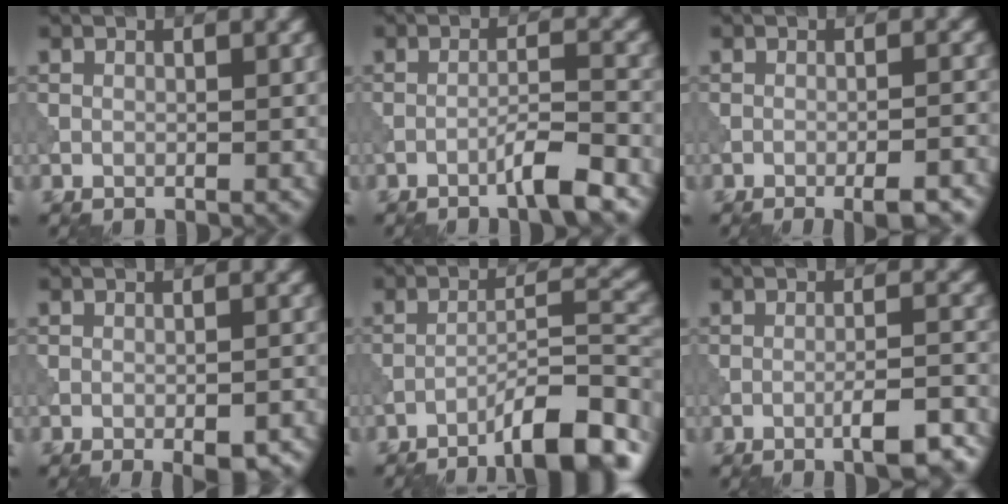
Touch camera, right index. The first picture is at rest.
{"total": 3.4, "force": [-2.2, 0.1, 2.6], "torque": [-0.039, 0.013, -0.047]}
{"total": 4.2, "force": [-2.6, 0.9, 3.1], "torque": [-0.048, 0.011, -0.035]}
{"total": 3.6, "force": [-2.3, 1.0, 2.6], "torque": [-0.043, 0.005, -0.026]}
{"total": 9.4, "force": [-6.7, 1.9, 6.3], "torque": [-0.088, 0.017, -0.110]}
{"total": 5.0, "force": [-2.8, 1.0, 4.0], "torque": [-0.057, 0.008, -0.042]}